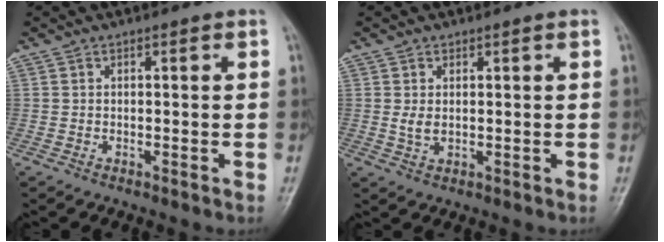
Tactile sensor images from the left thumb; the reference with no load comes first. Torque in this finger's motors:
{"motor_torque": [-0.44, 0.46, 0.46, 0.04, -0.01]}